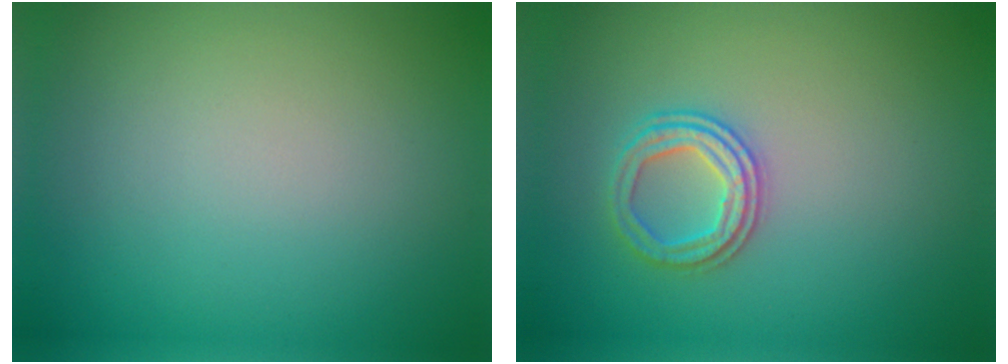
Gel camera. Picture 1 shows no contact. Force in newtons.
{"total": 2.5, "press": 2.4, "slide": 0.6}